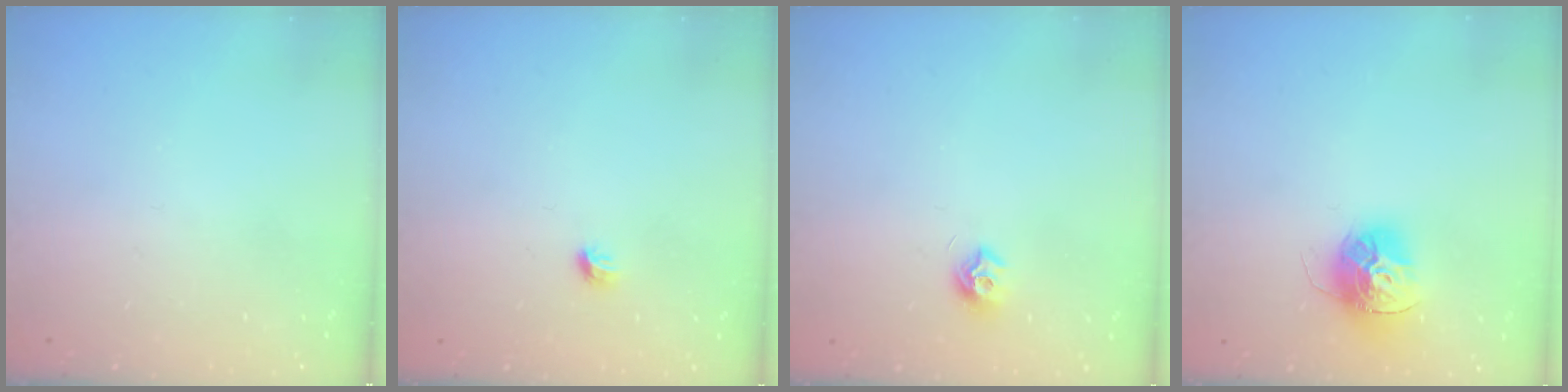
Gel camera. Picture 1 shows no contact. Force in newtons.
{"total": 3.9, "press": 3.8, "slide": 0.9}
{"total": 7.9, "press": 7.9, "slide": 0.6}
{"total": 15.2, "press": 15.2, "slide": 1.4}